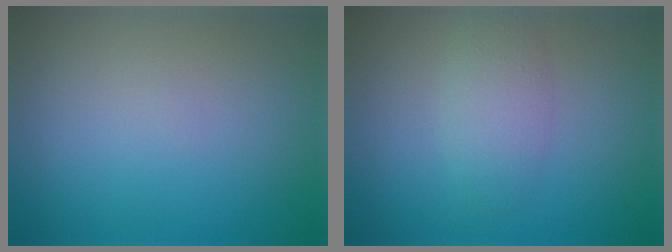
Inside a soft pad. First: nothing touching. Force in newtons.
{"total": 2.4, "press": 2.4, "slide": 0.1}